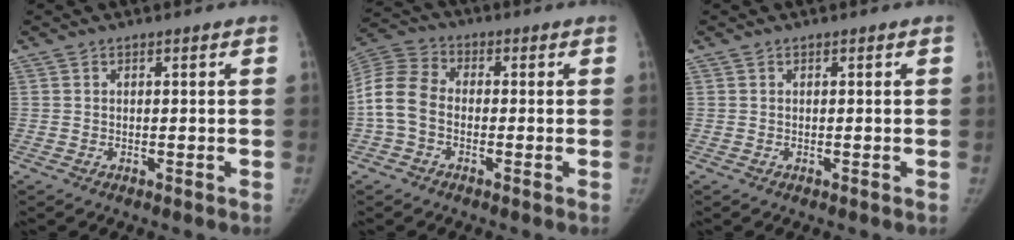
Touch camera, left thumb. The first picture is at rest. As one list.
[{"total": 8.7, "force": [-1.6, 6.2, 5.9], "torque": [-0.118, 0.022, -0.049]}, {"total": 0.0}]